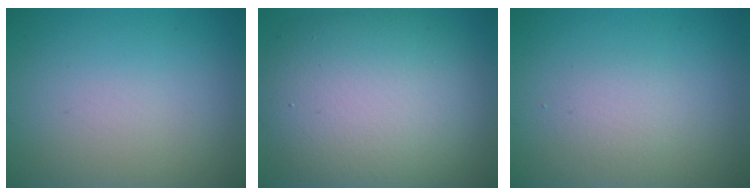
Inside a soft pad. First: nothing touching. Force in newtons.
{"total": 11.9, "press": 11.9, "slide": 1.1}
{"total": 1.4, "press": 1.4, "slide": 0.1}